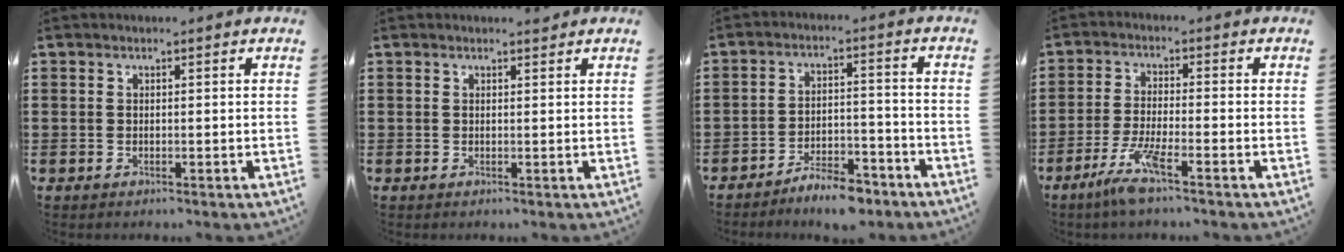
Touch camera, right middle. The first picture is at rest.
{"total": 0.5, "force": [0.4, 0.3, 0.1], "torque": [0.004, -0.002, 0.007]}
{"total": 6.2, "force": [-5.6, 1.2, 2.3], "torque": [-0.038, 0.011, -0.107]}
{"total": 5.9, "force": [-3.8, 0.4, 4.5], "torque": [-0.098, -0.011, -0.073]}